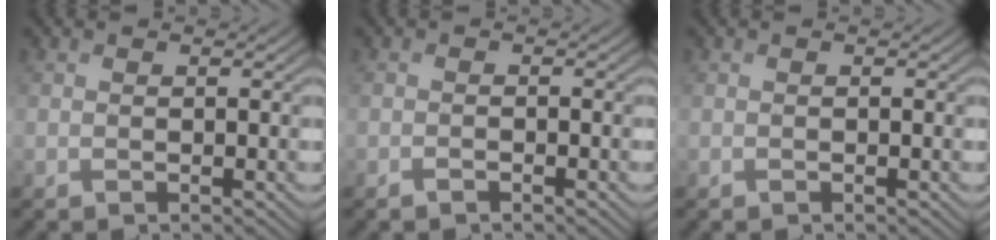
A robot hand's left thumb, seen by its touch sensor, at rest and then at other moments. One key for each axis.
{"total": 0.9, "fx": -0.8, "fy": 0.3, "fz": 0.3, "tx": -0.004, "ty": -0.003, "tz": -0.014}
{"total": 0.0}